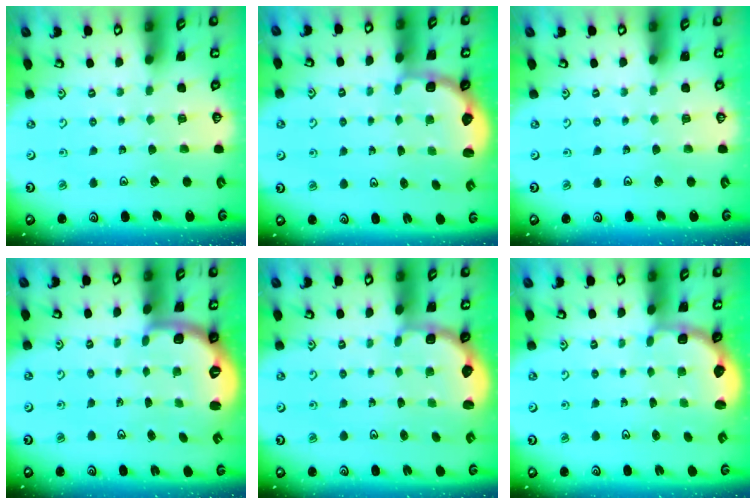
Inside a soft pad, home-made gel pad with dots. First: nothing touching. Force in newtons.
{"total": 2.7, "press": 2.3, "slide": 1.5}
{"total": 0.0}
{"total": 2.5, "press": 2.0, "slide": 1.6}
{"total": 2.6, "press": 2.1, "slide": 1.5}
{"total": 2.8, "press": 2.2, "slide": 1.8}